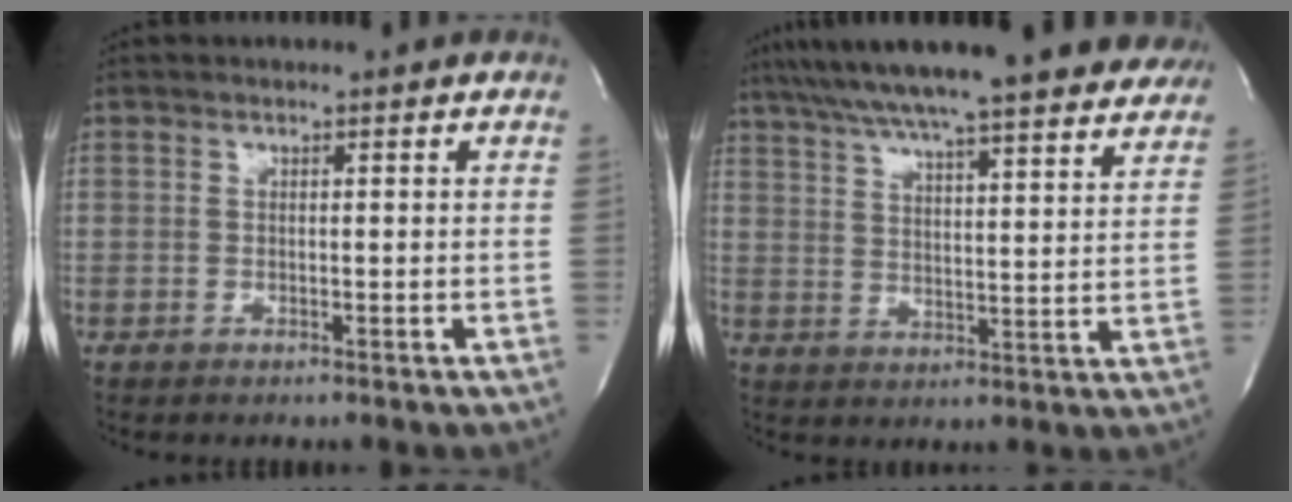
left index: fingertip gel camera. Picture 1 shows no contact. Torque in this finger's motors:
{"motor_torque": [1.03, -1.11, 1.06, 0.21]}